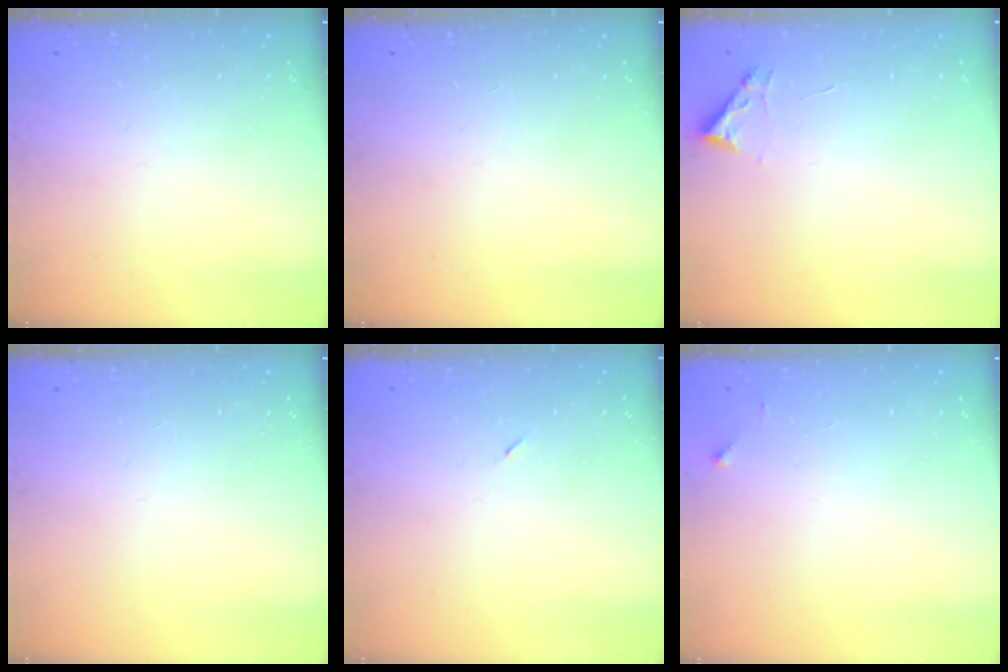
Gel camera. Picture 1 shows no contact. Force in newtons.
{"total": 0.0}
{"total": 2.7, "press": 2.7, "slide": 0.3}
{"total": 0.0}
{"total": 2.6, "press": 2.3, "slide": 1.2}
{"total": 2.0, "press": 2.0, "slide": 0.2}